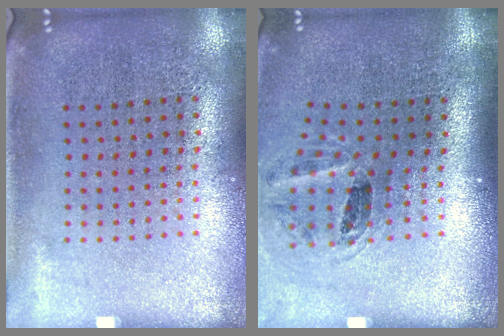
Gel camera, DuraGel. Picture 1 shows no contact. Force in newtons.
{"total": 1.2, "press": 1.0, "slide": 0.6}